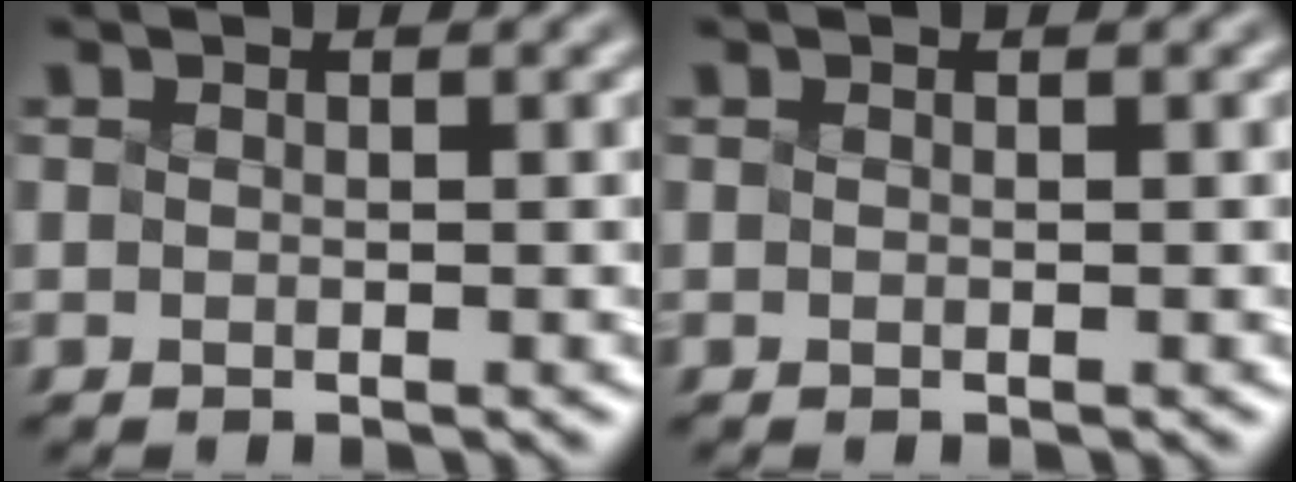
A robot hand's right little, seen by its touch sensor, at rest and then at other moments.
{"total": 0.0}